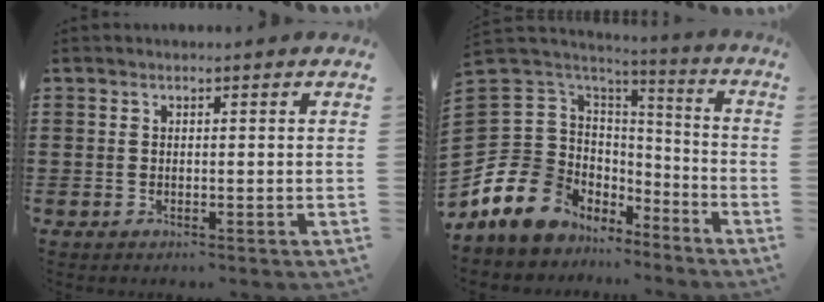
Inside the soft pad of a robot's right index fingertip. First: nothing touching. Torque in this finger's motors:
{"motor_torque": [0.17, 0.46, -0.34, -0.21]}